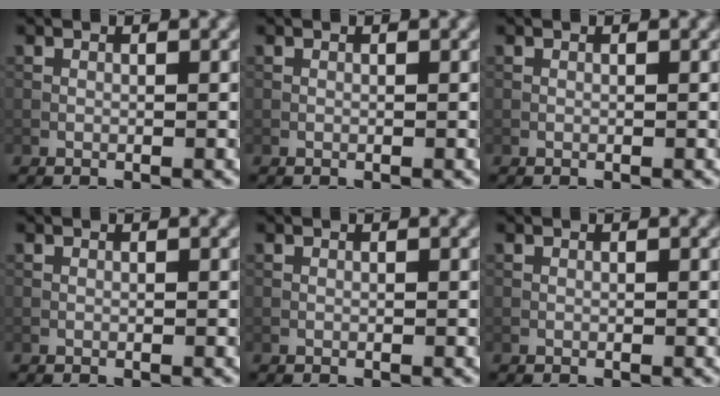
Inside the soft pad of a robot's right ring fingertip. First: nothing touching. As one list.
[{"total": 0.0}, {"total": 0.0}, {"total": 0.0}, {"total": 0.0}, {"total": 0.0}]